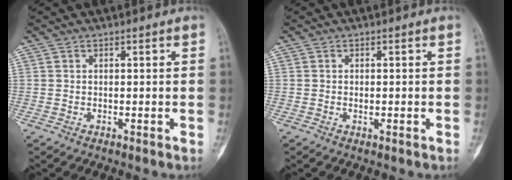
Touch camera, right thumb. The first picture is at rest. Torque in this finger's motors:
{"motor_torque": [-0.13, 0.39, 0.18, -0.01, 0.03]}